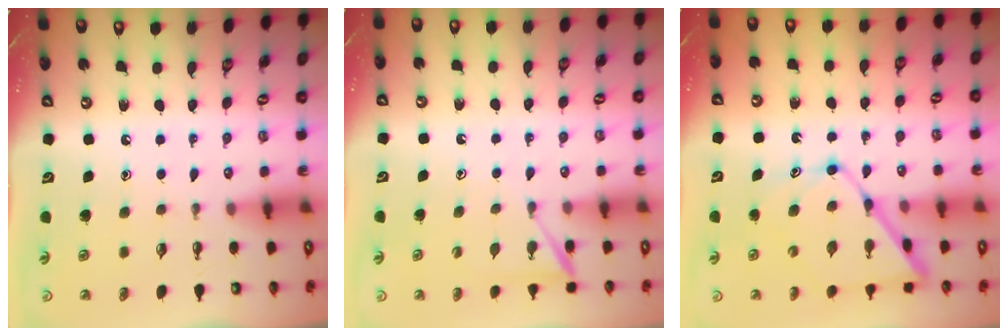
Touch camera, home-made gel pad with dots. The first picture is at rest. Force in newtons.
{"total": 5.8, "press": 5.8, "slide": 0.5}
{"total": 13.4, "press": 13.4, "slide": 1.1}